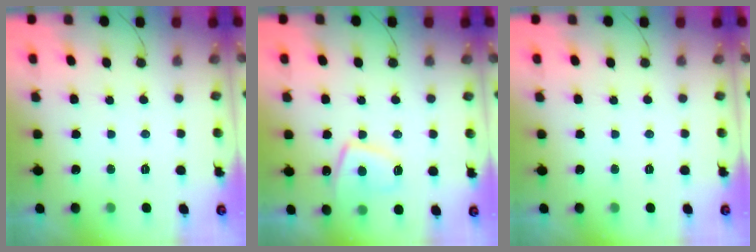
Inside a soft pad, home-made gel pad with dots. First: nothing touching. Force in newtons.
{"total": 9.3, "press": 9.2, "slide": 1.2}
{"total": 0.0}